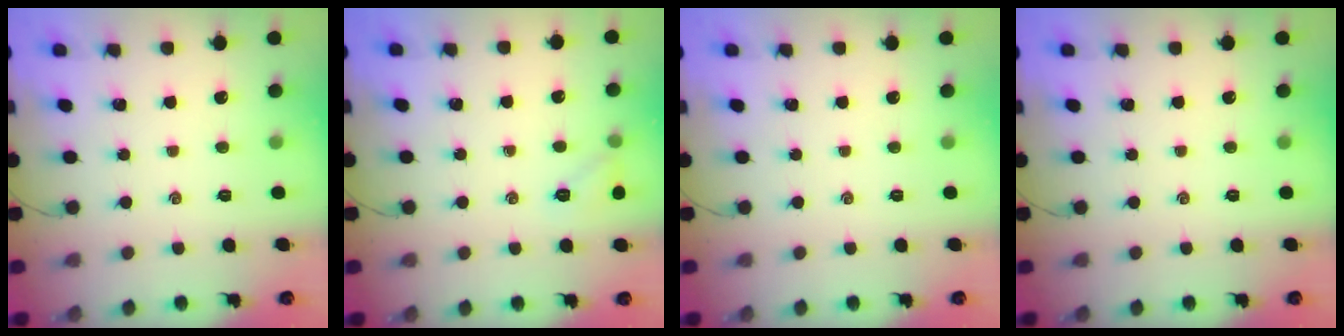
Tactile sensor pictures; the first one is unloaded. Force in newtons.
{"total": 5.9, "press": 5.7, "slide": 1.6}
{"total": 0.0}
{"total": 0.0}